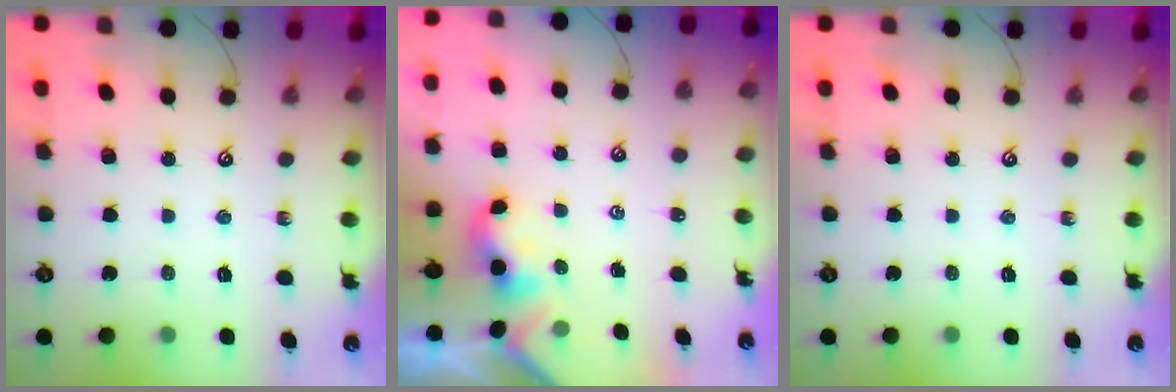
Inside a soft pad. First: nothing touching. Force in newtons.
{"total": 2.1, "press": 2.1, "slide": 0.2}
{"total": 0.0}